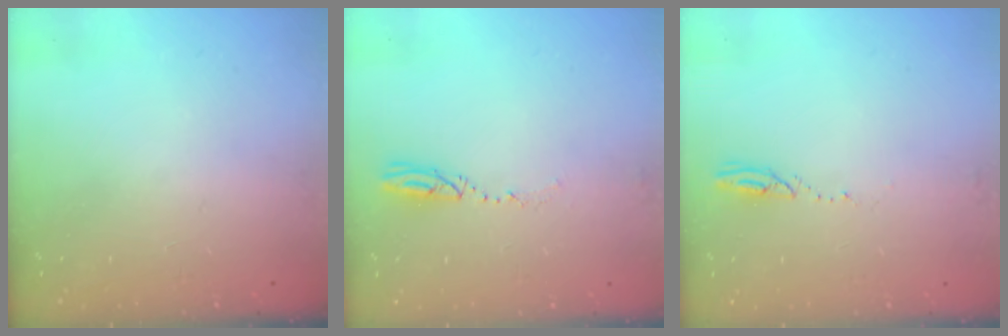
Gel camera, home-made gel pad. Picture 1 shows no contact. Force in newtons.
{"total": 3.4, "press": 3.2, "slide": 1.3}
{"total": 2.3, "press": 2.3, "slide": 0.3}